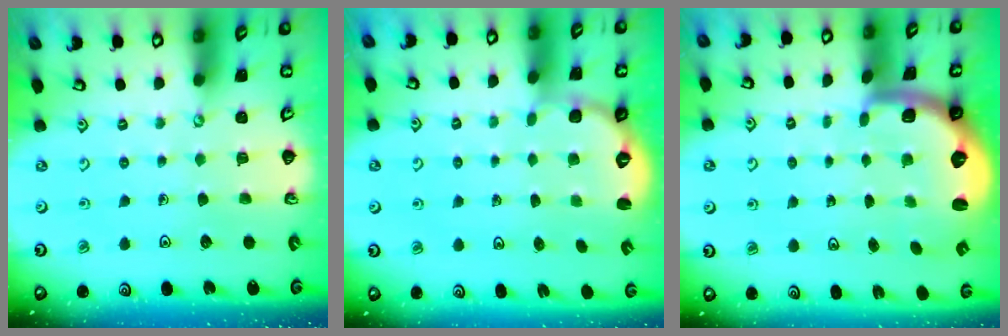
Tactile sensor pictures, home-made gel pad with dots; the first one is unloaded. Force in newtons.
{"total": 2.4, "press": 1.9, "slide": 1.5}
{"total": 2.1, "press": 1.9, "slide": 0.9}